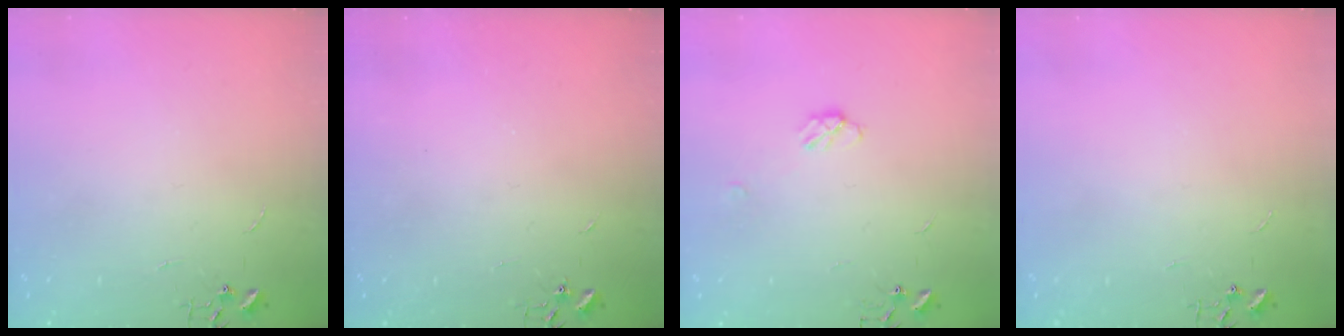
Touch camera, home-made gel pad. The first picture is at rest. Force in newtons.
{"total": 2.1, "press": 2.1, "slide": 0.4}
{"total": 4.0, "press": 4.0, "slide": 0.4}
{"total": 0.0}